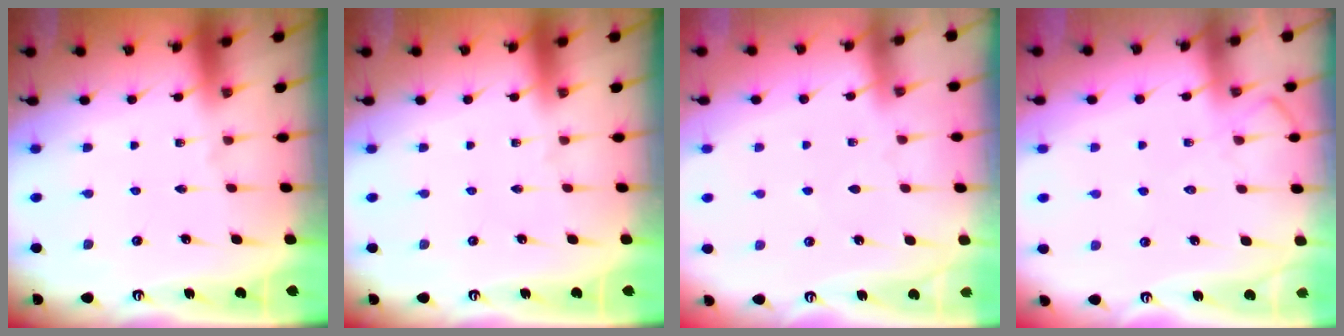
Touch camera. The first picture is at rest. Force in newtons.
{"total": 0.0}
{"total": 4.5, "press": 4.4, "slide": 0.7}
{"total": 8.6, "press": 8.5, "slide": 1.0}